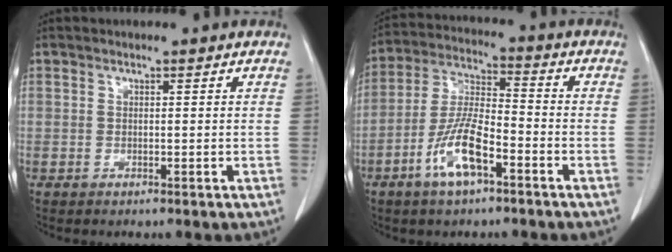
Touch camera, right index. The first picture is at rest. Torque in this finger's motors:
{"motor_torque": [0.86, -0.05, 0.42, 0.13]}